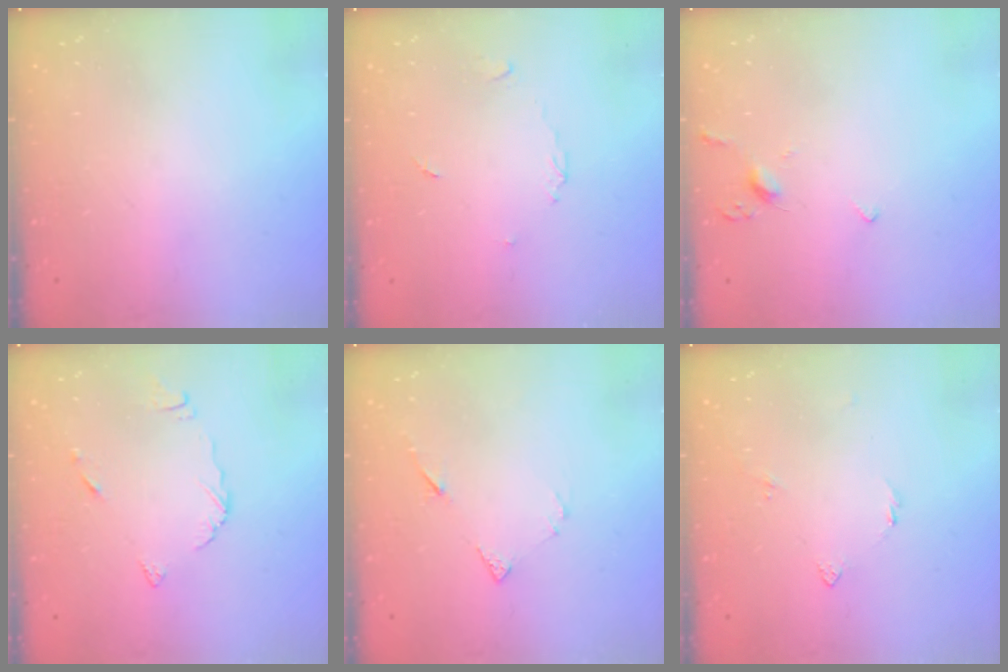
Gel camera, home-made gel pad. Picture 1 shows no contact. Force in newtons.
{"total": 2.7, "press": 2.7, "slide": 0.4}
{"total": 3.3, "press": 3.2, "slide": 0.9}
{"total": 4.3, "press": 4.3, "slide": 0.5}
{"total": 4.9, "press": 4.9, "slide": 0.5}
{"total": 2.6, "press": 2.5, "slide": 0.7}